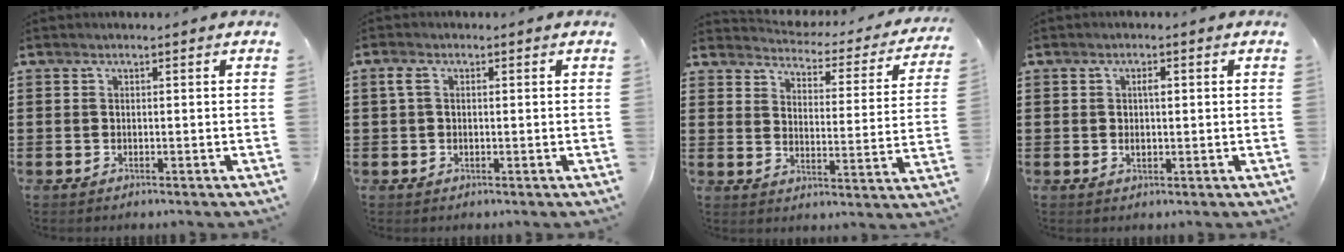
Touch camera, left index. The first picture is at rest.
{"total": 1.8, "force": [0.2, 0.8, 1.6], "torque": [-0.033, 0.003, 0.003]}
{"total": 2.8, "force": [2.7, 0.4, 0.4], "torque": [-0.031, -0.030, 0.039]}
{"total": 2.1, "force": [0.4, 0.8, 1.9], "torque": [-0.039, 0.005, 0.004]}